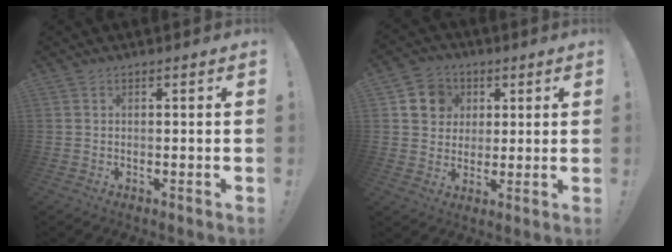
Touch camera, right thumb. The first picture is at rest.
{"total": 9.0, "force": [2.5, 8.4, 2.3], "torque": [-0.031, -0.007, 0.055]}